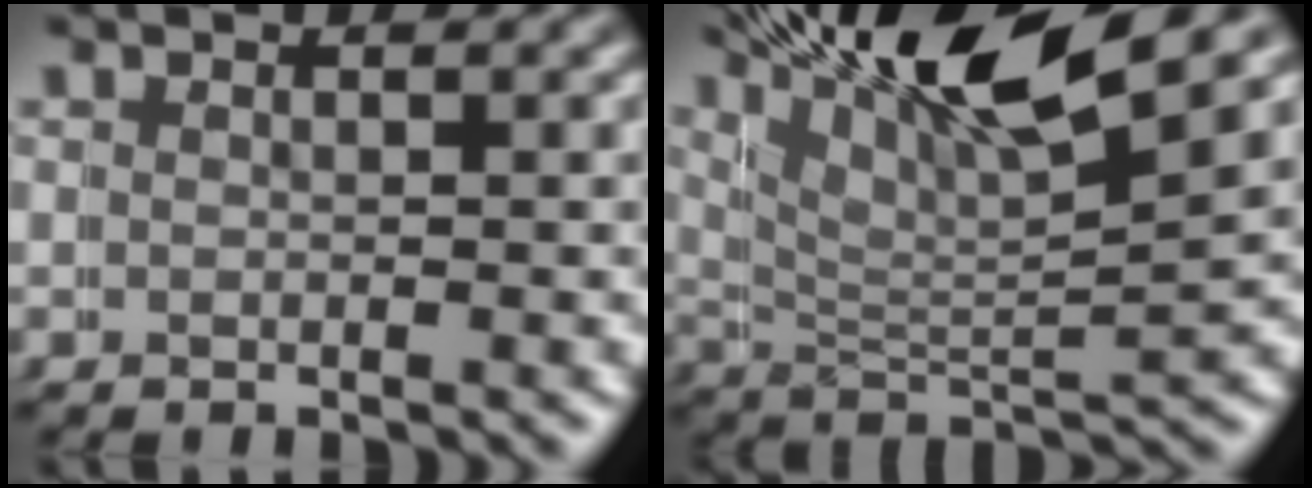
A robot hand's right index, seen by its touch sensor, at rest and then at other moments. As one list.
[{"total": 11.1, "force": [7.3, 3.8, 7.5], "torque": [-0.130, 0.015, 0.115]}]